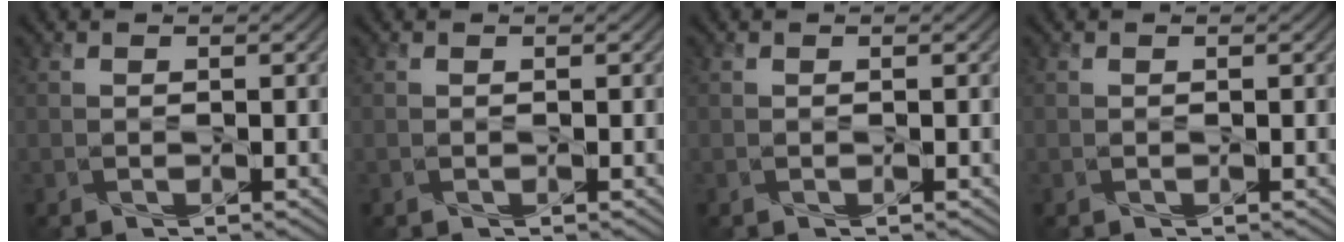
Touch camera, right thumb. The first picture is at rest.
{"total": 0.0}
{"total": 0.0}
{"total": 0.0}